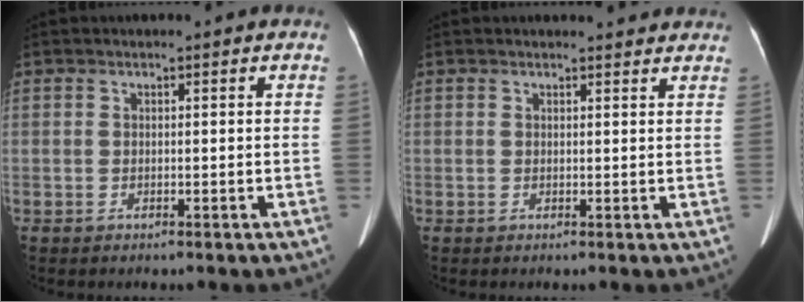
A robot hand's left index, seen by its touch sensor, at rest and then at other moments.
{"total": 3.6, "force": [3.5, 0.9, 0.6], "torque": [-0.006, 0.005, 0.029]}